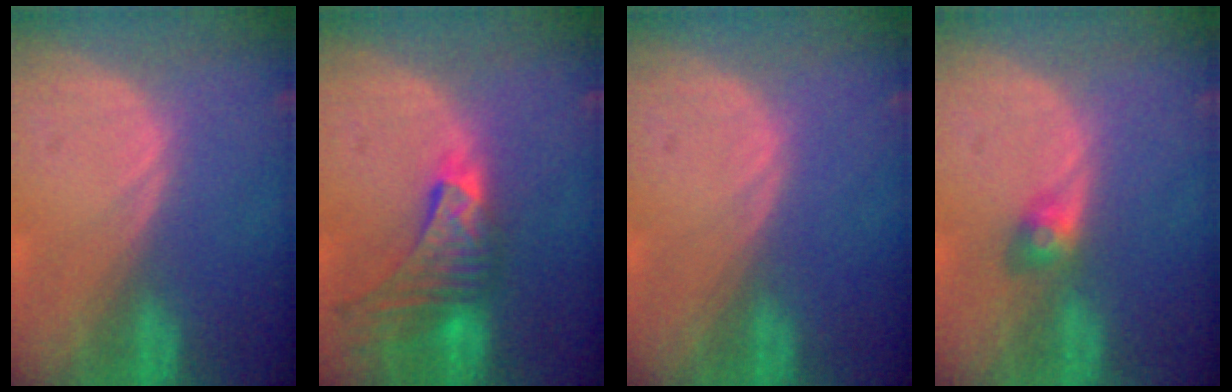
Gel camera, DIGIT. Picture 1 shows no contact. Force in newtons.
{"total": 9.2, "press": 8.2, "slide": 4.2}
{"total": 0.0}
{"total": 2.9, "press": 2.7, "slide": 1.2}